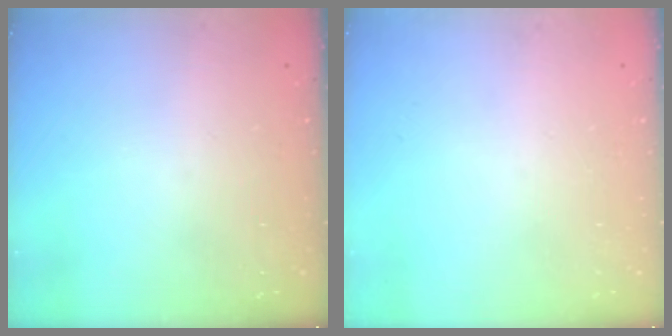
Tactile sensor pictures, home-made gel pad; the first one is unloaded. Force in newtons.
{"total": 0.0}